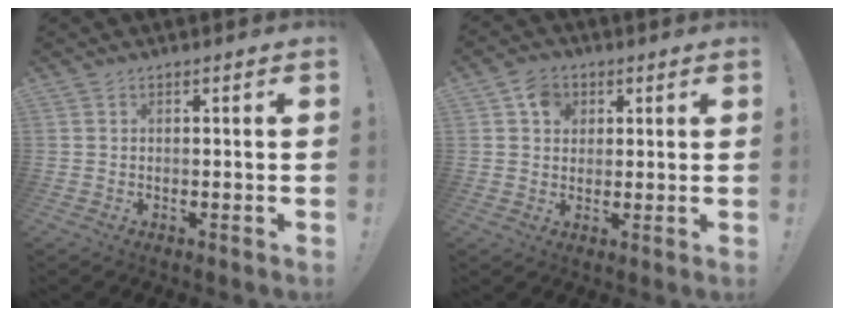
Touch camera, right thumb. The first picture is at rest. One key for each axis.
{"total": 6.3, "fx": 2.4, "fy": 5.3, "fz": 2.2, "tx": -0.029, "ty": -0.002, "tz": 0.045}